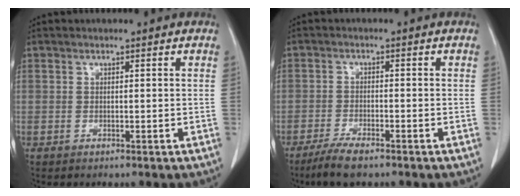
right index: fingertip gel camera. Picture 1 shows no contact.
{"total": 5.2, "force": [-4.0, 0.9, 3.3], "torque": [-0.065, -0.010, -0.069]}